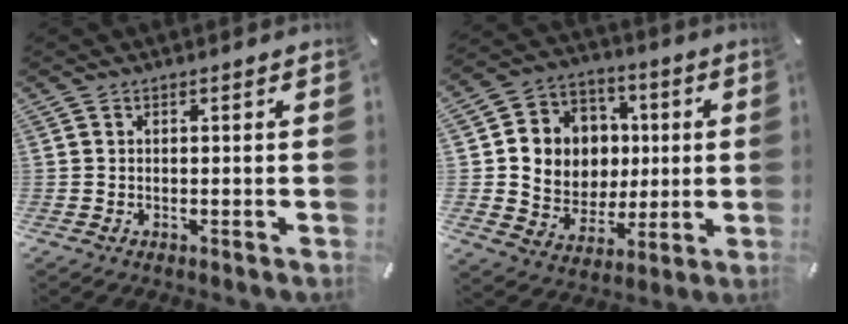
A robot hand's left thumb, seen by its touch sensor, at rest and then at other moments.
{"total": 11.5, "force": [0.6, 11.3, 1.6], "torque": [-0.026, -0.007, 0.026]}